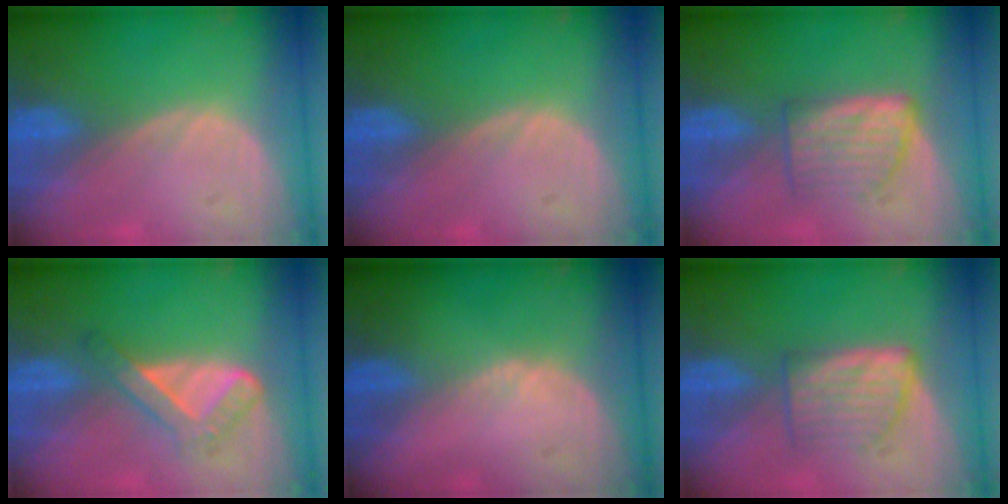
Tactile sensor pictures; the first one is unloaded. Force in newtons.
{"total": 0.0}
{"total": 5.9, "press": 5.4, "slide": 2.4}
{"total": 5.6, "press": 4.8, "slide": 2.9}
{"total": 0.7, "press": 0.4, "slide": 0.5}
{"total": 5.9, "press": 5.4, "slide": 2.4}